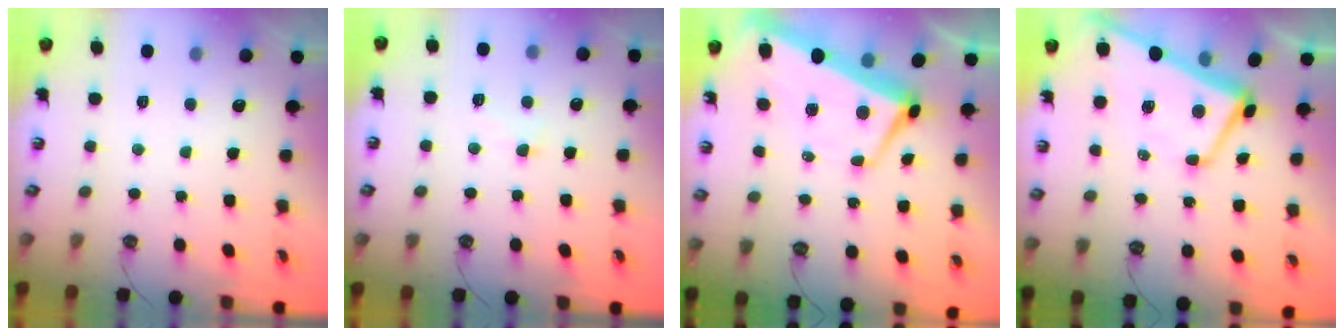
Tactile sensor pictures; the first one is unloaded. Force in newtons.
{"total": 1.1, "press": 0.7, "slide": 0.8}
{"total": 1.7, "press": 1.0, "slide": 1.3}
{"total": 1.2, "press": 0.7, "slide": 1.0}